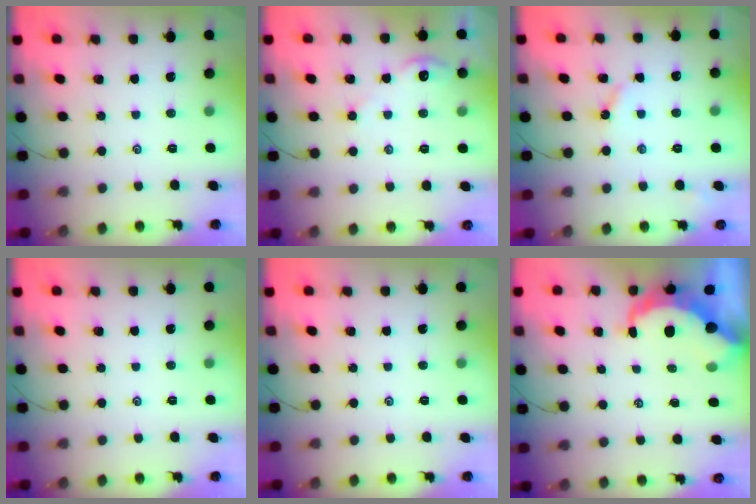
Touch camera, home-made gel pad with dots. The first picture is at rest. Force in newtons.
{"total": 3.1, "press": 3.0, "slide": 0.4}
{"total": 3.6, "press": 3.6, "slide": 0.6}
{"total": 0.0}
{"total": 0.0}
{"total": 9.2, "press": 9.2, "slide": 0.9}